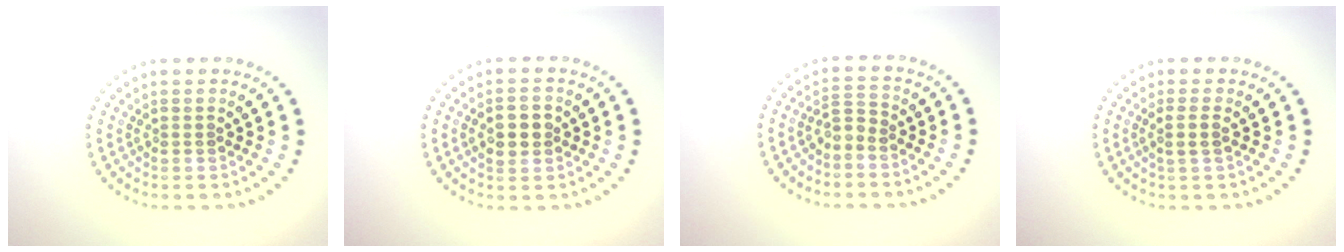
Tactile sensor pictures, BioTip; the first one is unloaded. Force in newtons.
{"total": 2.8, "press": 2.8, "slide": 0.1}
{"total": 1.5, "press": 1.3, "slide": 0.9}
{"total": 1.5, "press": 1.3, "slide": 0.7}